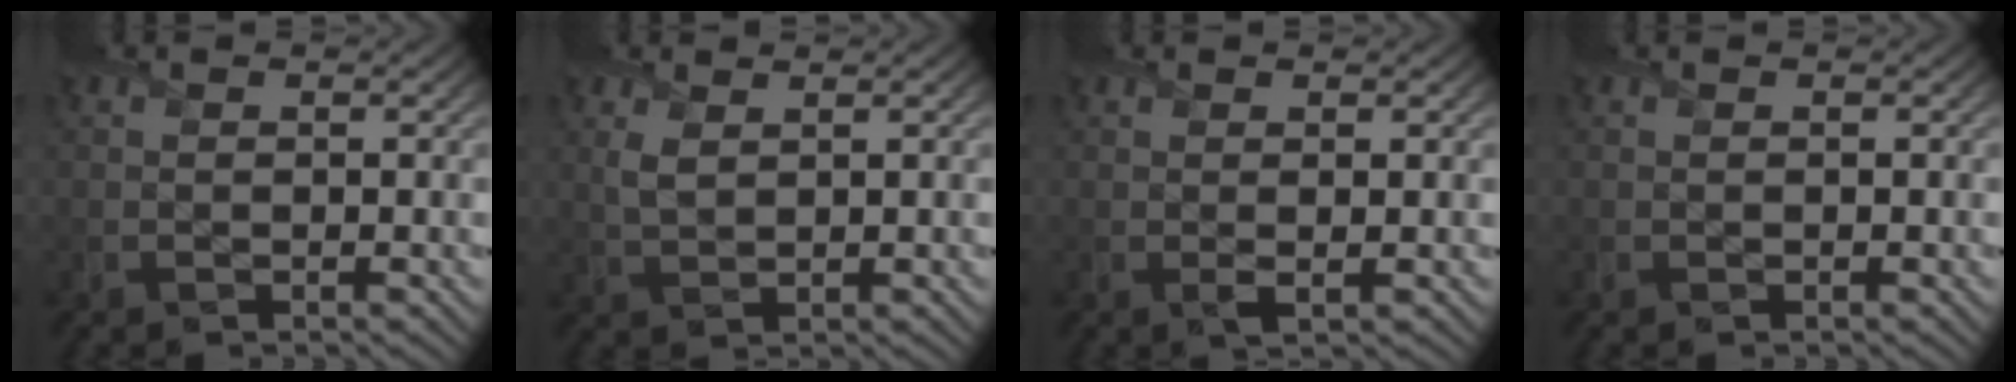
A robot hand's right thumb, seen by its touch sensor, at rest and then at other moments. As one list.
[{"total": 2.4, "force": [1.3, 1.1, 1.6], "torque": [-0.048, -0.001, 0.029]}, {"total": 1.0, "force": [0.2, 0.2, 0.9], "torque": [-0.020, -0.001, 0.004]}, {"total": 0.0}]